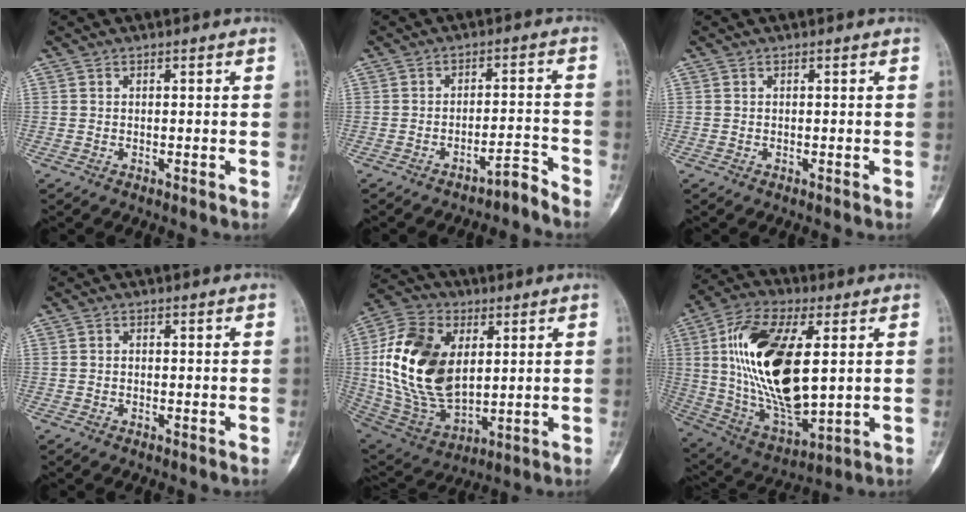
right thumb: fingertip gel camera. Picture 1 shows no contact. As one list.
[{"total": 3.5, "force": [-3.4, 0.1, 0.8], "torque": [-0.010, 0.050, -0.050]}, {"total": 0.0}, {"total": 0.6, "force": [-0.1, 0.5, 0.4], "torque": [-0.007, 0.002, -0.003]}, {"total": 22.2, "force": [3.7, 13.8, 17.0], "torque": [-0.323, -0.017, 0.076]}, {"total": 24.0, "force": [3.8, 11.1, 20.9], "torque": [-0.399, -0.012, 0.076]}]